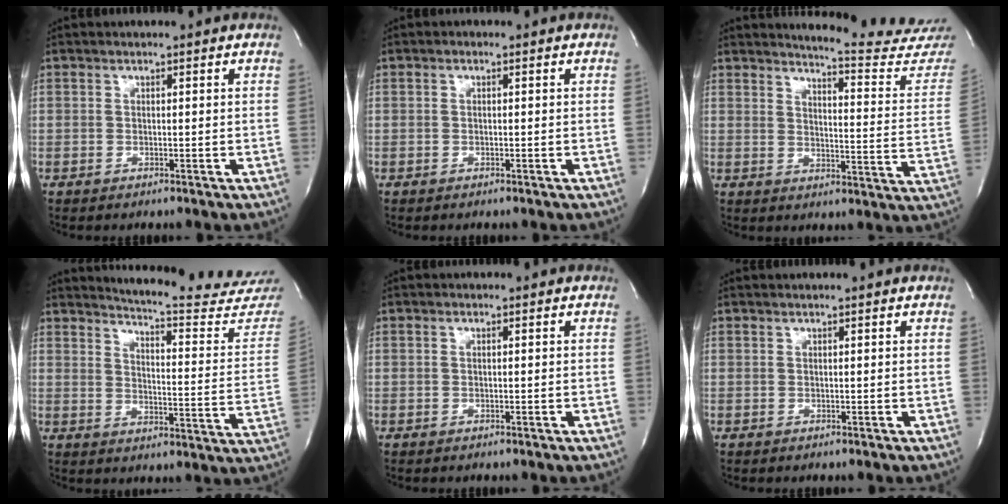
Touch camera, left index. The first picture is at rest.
{"total": 0.0}
{"total": 19.4, "force": [18.9, 0.0, 4.3], "torque": [-0.056, -0.135, 0.207]}
{"total": 22.9, "force": [22.1, 0.7, 5.9], "torque": [-0.081, -0.130, 0.255]}
{"total": 0.0}
{"total": 0.7, "force": [0.6, -0.3, 0.2], "torque": [-0.009, 0.002, 0.017]}